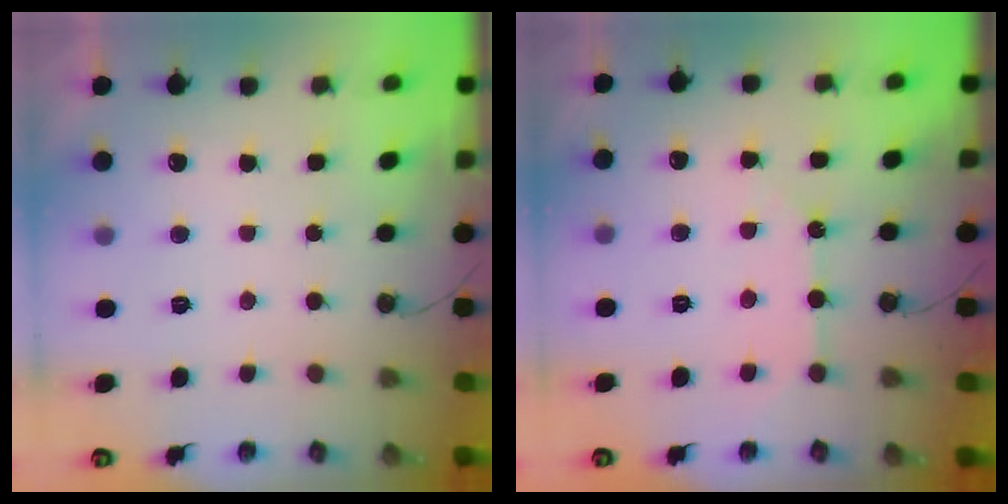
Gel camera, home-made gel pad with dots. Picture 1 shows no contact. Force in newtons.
{"total": 6.6, "press": 6.6, "slide": 0.7}